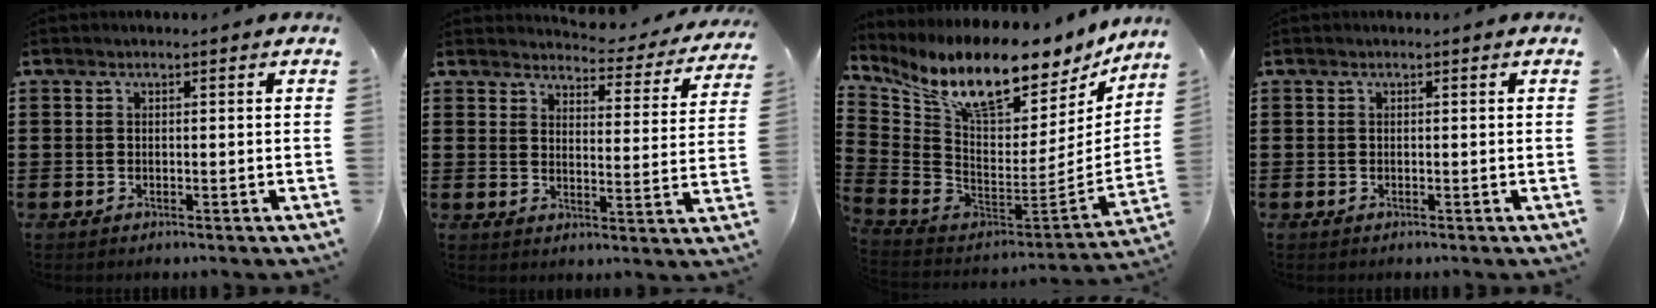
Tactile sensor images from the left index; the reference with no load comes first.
{"total": 3.6, "force": [3.5, 0.5, 0.8], "torque": [-0.029, -0.027, 0.055]}
{"total": 13.1, "force": [10.0, 3.2, 7.9], "torque": [-0.159, -0.084, 0.168]}
{"total": 0.0}